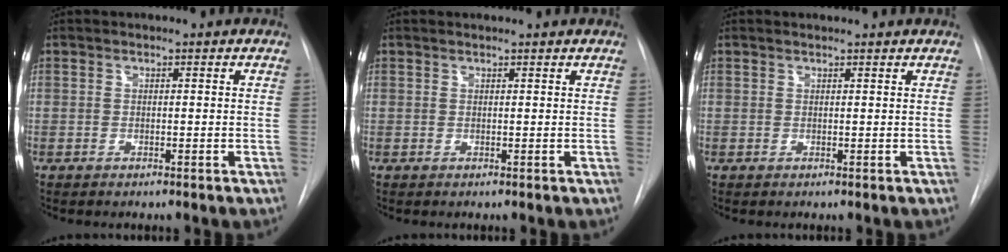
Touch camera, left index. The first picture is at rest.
{"total": 1.6, "force": [1.5, 0.1, 0.3], "torque": [-0.009, 0.015, 0.022]}
{"total": 2.0, "force": [2.0, 0.1, 0.4], "torque": [-0.010, 0.016, 0.025]}